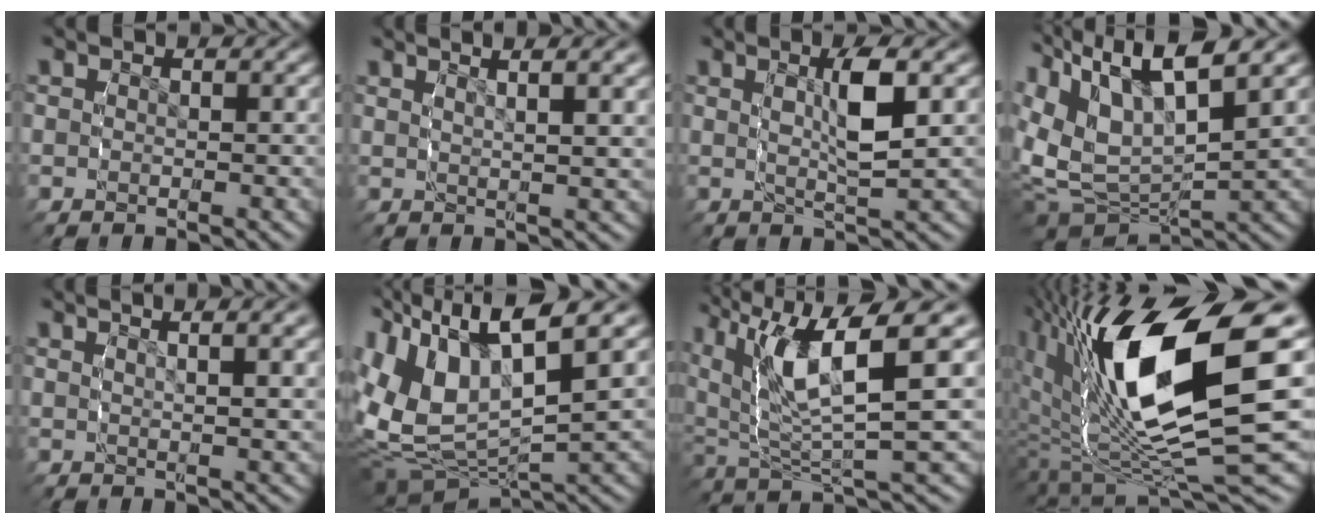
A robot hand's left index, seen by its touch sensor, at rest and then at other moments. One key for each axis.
{"total": 6.0, "fx": 3.6, "fy": 1.7, "fz": 4.4, "tx": -0.058, "ty": 0.017, "tz": 0.051}
{"total": 4.3, "fx": 0.4, "fy": 1.4, "fz": 4.0, "tx": -0.082, "ty": -0.006, "tz": 0.011}
{"total": 12.4, "fx": 1.7, "fy": 8.9, "fz": 8.4, "tx": -0.193, "ty": -0.023, "tz": 0.032}
{"total": 5.2, "fx": 3.3, "fy": 1.4, "fz": 3.8, "tx": -0.048, "ty": 0.014, "tz": 0.047}
{"total": 14.0, "fx": 0.1, "fy": 10.5, "fz": 9.3, "tx": -0.215, "ty": -0.033, "tz": 0.009}
{"total": 10.3, "fx": 1.5, "fy": 5.5, "fz": 8.6, "tx": -0.169, "ty": -0.014, "tz": 0.031}
{"total": 19.6, "fx": 0.2, "fy": 10.3, "fz": 16.7, "tx": -0.316, "ty": -0.018, "tz": 0.017}